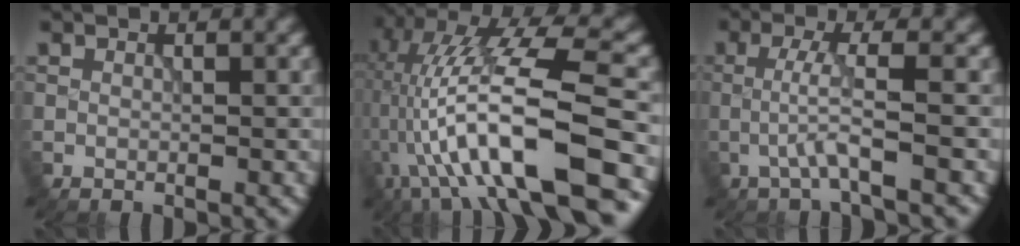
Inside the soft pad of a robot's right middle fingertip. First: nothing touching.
{"total": 15.5, "force": [-3.5, 4.9, 14.2], "torque": [-0.250, 0.031, -0.053]}
{"total": 3.0, "force": [-1.0, 0.1, 2.8], "torque": [-0.055, 0.007, -0.025]}